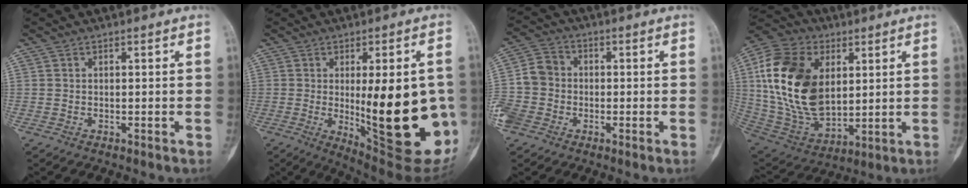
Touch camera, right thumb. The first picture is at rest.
{"total": 25.2, "force": [-2.2, 8.0, 23.8], "torque": [-0.269, -0.031, -0.007]}
{"total": 9.6, "force": [-2.6, 8.4, 3.9], "torque": [-0.078, 0.025, -0.055]}
{"total": 24.2, "force": [4.9, 15.7, 17.8], "torque": [-0.338, -0.018, 0.097]}